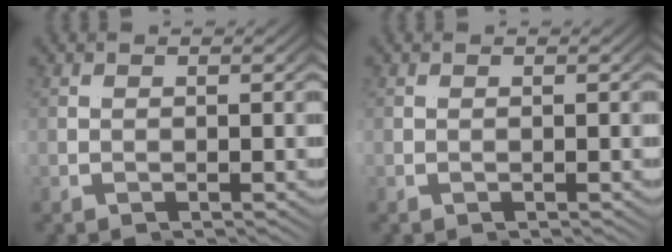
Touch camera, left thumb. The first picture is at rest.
{"total": 0.0}